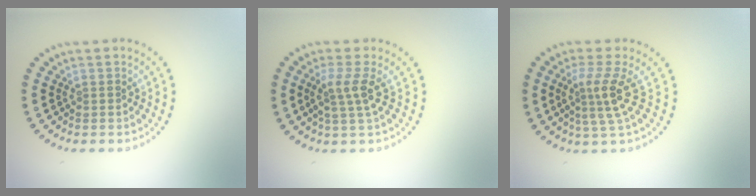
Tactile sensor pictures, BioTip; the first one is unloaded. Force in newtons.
{"total": 2.7, "press": 1.9, "slide": 1.8}
{"total": 3.3, "press": 2.3, "slide": 2.4}